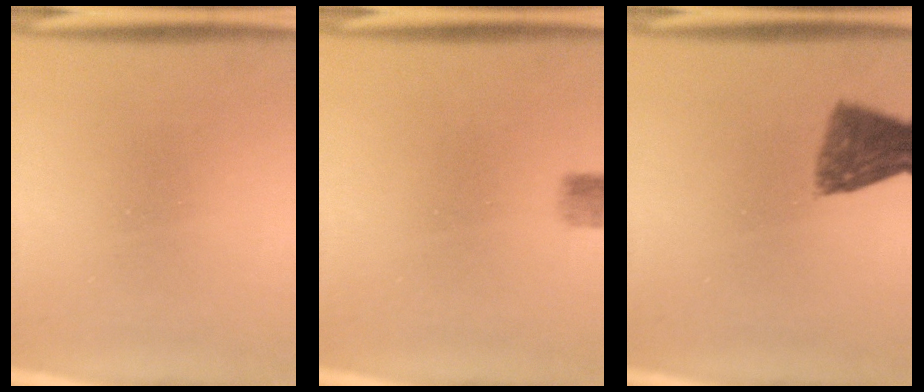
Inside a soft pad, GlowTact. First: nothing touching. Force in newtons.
{"total": 2.2}
{"total": 7.4}